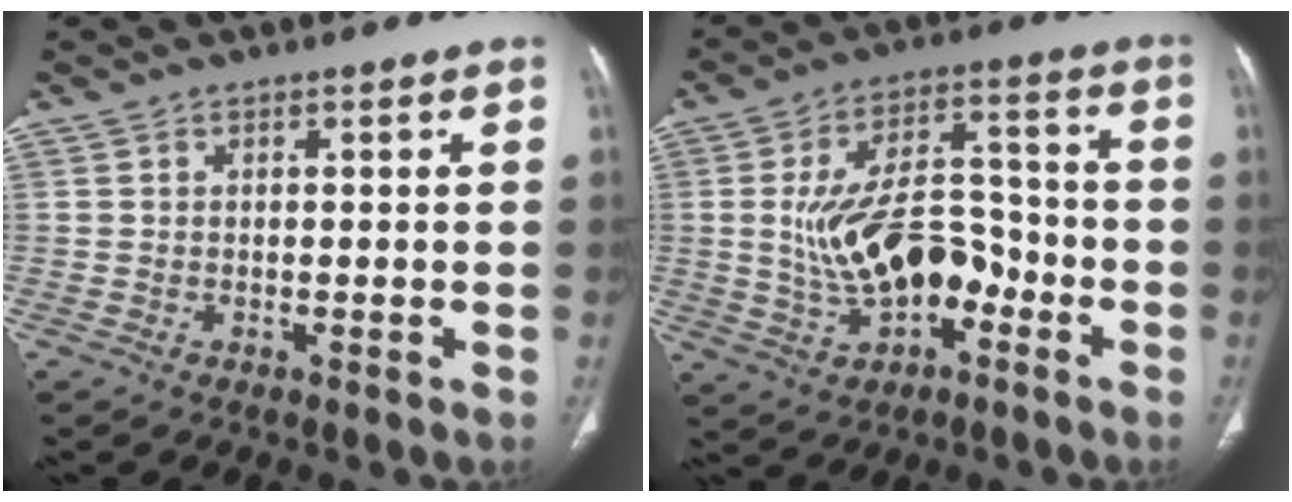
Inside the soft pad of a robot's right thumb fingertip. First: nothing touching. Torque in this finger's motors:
{"motor_torque": [-0.39, 1.46, 1.28, -0.01, 0.13]}